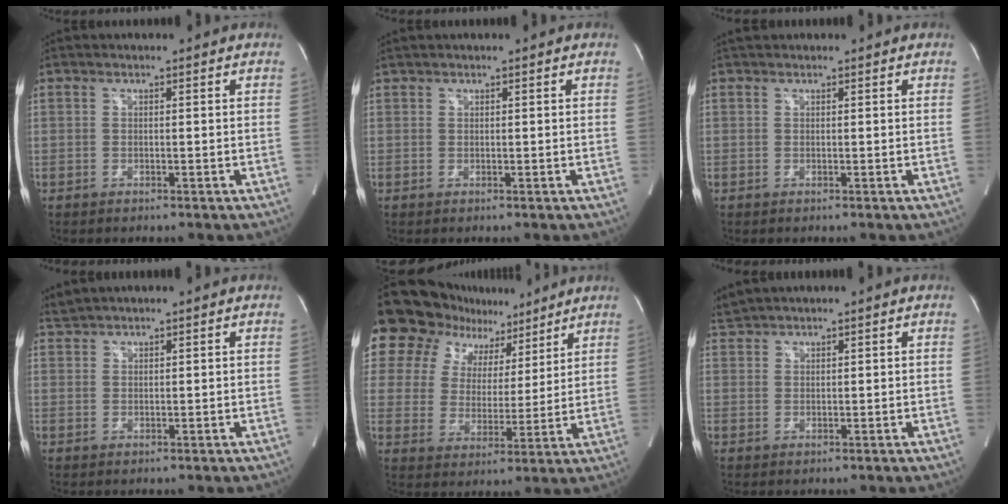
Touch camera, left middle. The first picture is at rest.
{"total": 0.7, "force": [0.7, 0.1, 0.2], "torque": [-0.008, 0.014, 0.017]}
{"total": 1.4, "force": [1.2, 0.4, 0.4], "torque": [-0.011, 0.021, 0.022]}
{"total": 2.0, "force": [1.9, -0.1, 0.1], "torque": [-0.007, 0.015, 0.045]}
{"total": 18.0, "force": [13.0, 11.1, 5.8], "torque": [-0.119, 0.047, 0.202]}
{"total": 2.4, "force": [2.3, 0.0, 0.2], "torque": [-0.011, 0.018, 0.052]}